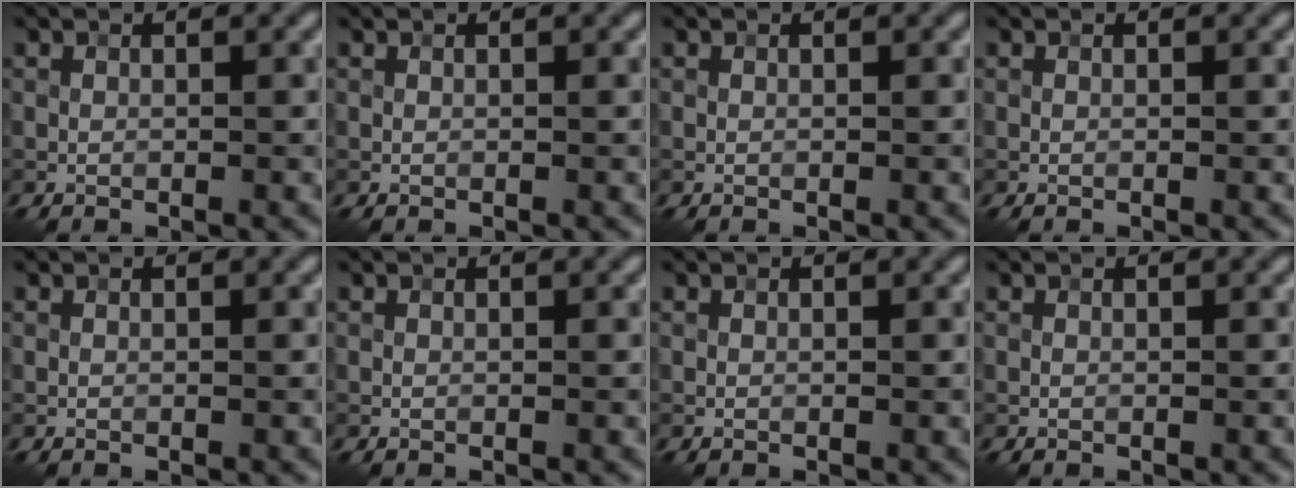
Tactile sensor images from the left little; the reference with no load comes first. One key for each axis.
{"total": 0.0}
{"total": 0.0}
{"total": 0.0}
{"total": 0.0}
{"total": 0.0}
{"total": 0.0}
{"total": 0.0}